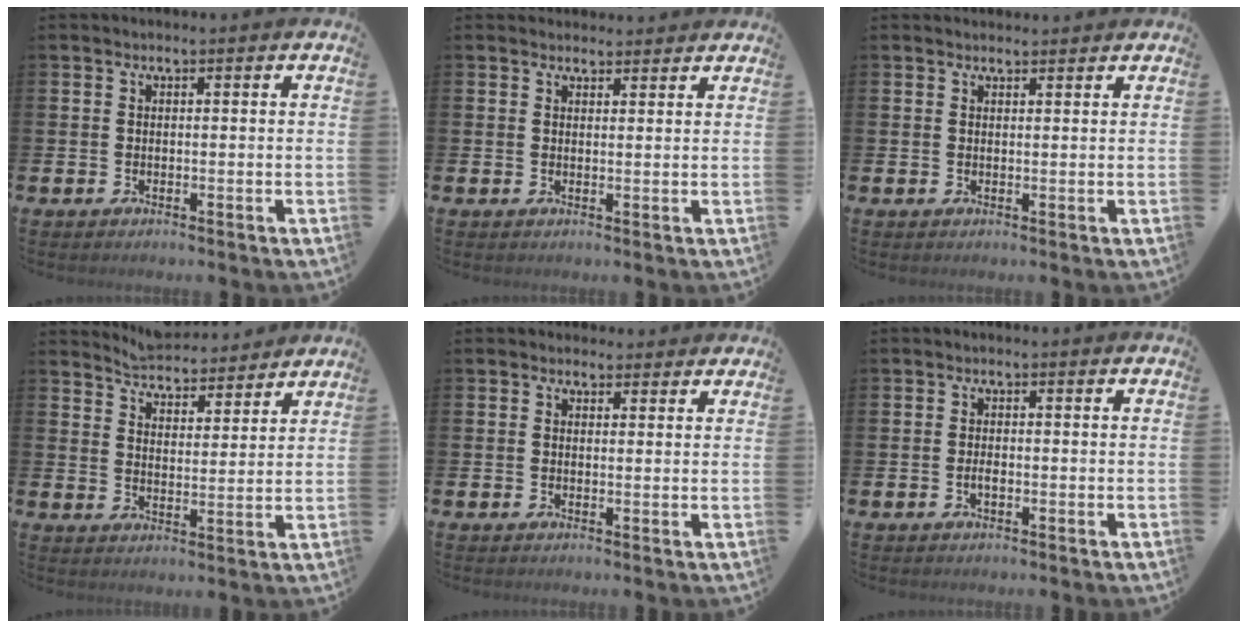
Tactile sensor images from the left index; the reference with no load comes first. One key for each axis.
{"total": 2.1, "fx": 2.0, "fy": 0.6, "fz": -0.1, "tx": 0.008, "ty": -0.009, "tz": 0.036}
{"total": 1.4, "fx": 1.4, "fy": 0.3, "fz": 0.0, "tx": 0.007, "ty": -0.004, "tz": 0.024}
{"total": 4.6, "fx": 4.6, "fy": 0.6, "fz": -0.2, "tx": -0.020, "ty": -0.035, "tz": 0.080}
{"total": 1.7, "fx": 1.5, "fy": 0.8, "fz": 0.0, "tx": 0.014, "ty": -0.003, "tz": 0.025}
{"total": 1.2, "fx": -0.3, "fy": 0.5, "fz": 1.0, "tx": -0.028, "ty": 0.002, "tz": -0.004}